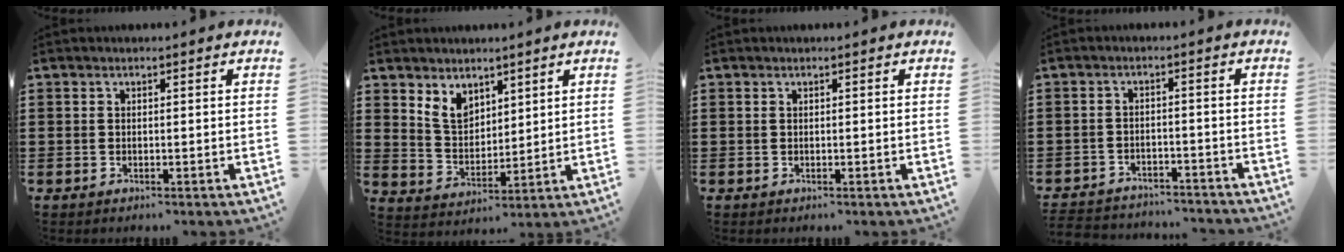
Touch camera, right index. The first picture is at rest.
{"total": 5.1, "force": [3.7, 3.0, 1.5], "torque": [-0.046, -0.001, 0.071]}
{"total": 0.0}
{"total": 3.0, "force": [-2.9, 0.4, -0.1], "torque": [-0.006, 0.001, -0.064]}